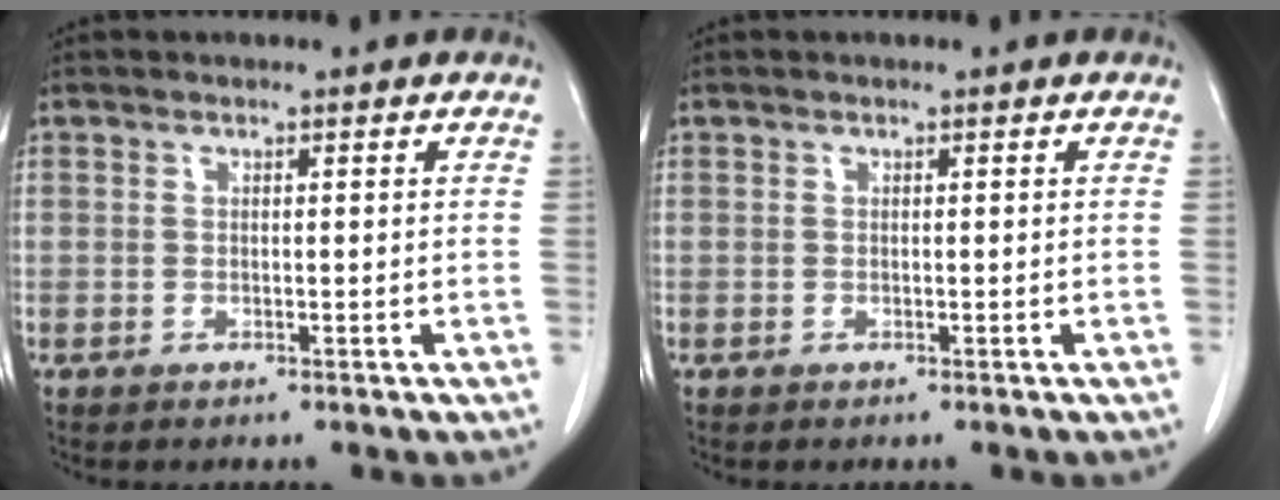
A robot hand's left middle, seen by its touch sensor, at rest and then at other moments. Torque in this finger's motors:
{"motor_torque": [0.48, -0.62, 0.03, 0.00]}